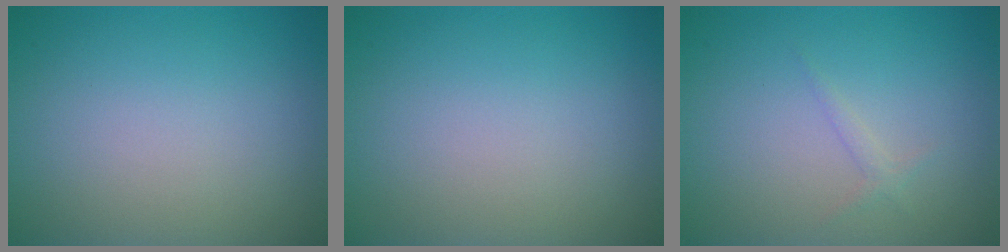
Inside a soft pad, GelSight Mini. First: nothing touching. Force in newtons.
{"total": 0.0}
{"total": 0.8, "press": 0.8, "slide": 0.1}